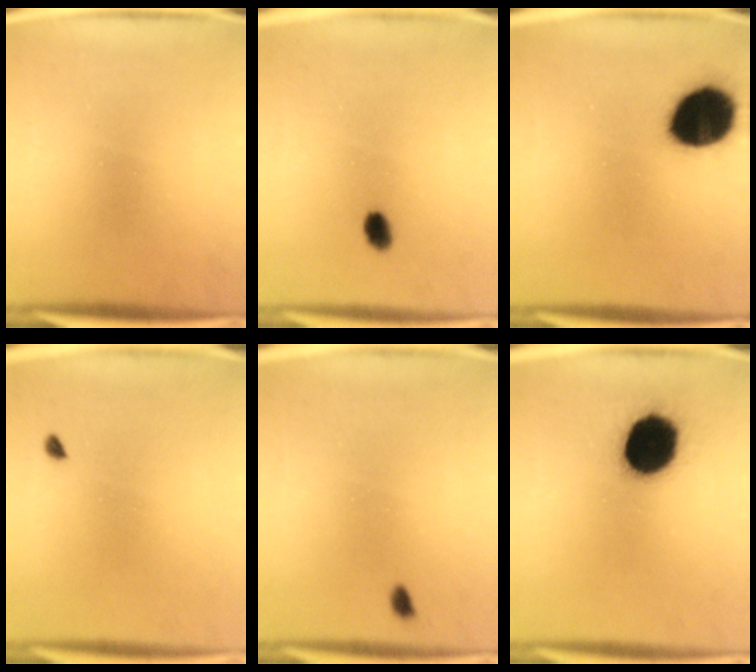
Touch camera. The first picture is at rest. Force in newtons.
{"total": 2.5}
{"total": 17.2}
{"total": 0.8}
{"total": 0.7}
{"total": 17.4}